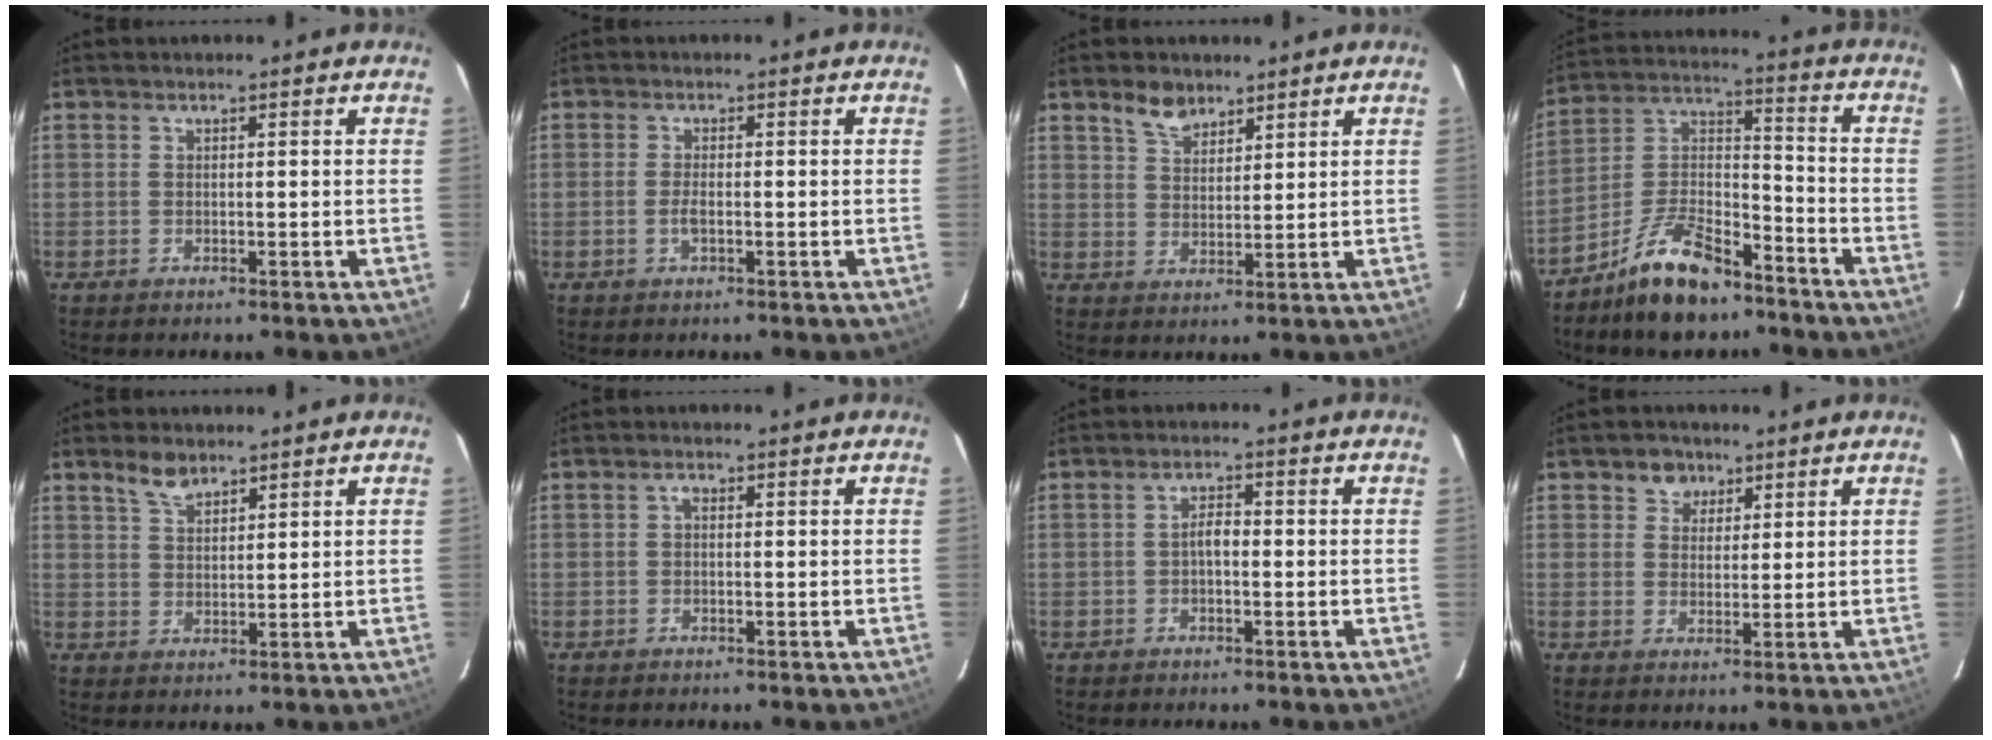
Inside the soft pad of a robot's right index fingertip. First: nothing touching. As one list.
[{"total": 1.9, "force": [-0.7, 0.7, 1.7], "torque": [-0.037, -0.003, -0.012]}, {"total": 5.0, "force": [3.8, 2.7, 2.0], "torque": [-0.029, 0.007, 0.070]}, {"total": 13.9, "force": [-10.0, 5.5, 8.0], "torque": [-0.163, 0.030, -0.180]}, {"total": 4.0, "force": [3.2, 1.6, 1.8], "torque": [-0.032, 0.006, 0.061]}, {"total": 0.9, "force": [0.0, 0.6, 0.7], "torque": [-0.012, 0.006, -0.002]}, {"total": 2.2, "force": [-0.5, 1.0, 1.8], "torque": [-0.035, 0.010, -0.009]}, {"total": 4.0, "force": [2.2, 3.2, 0.8], "torque": [-0.002, 0.009, 0.038]}]